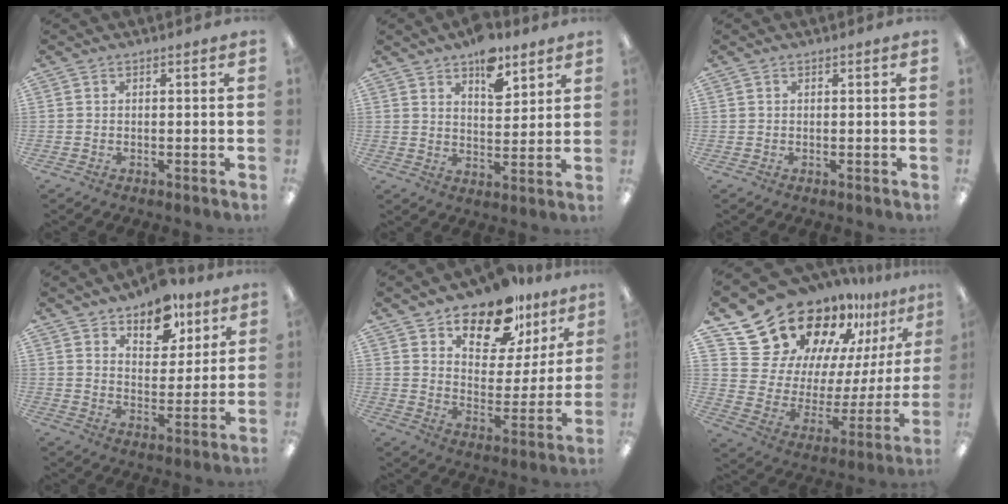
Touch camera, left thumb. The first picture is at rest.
{"total": 8.9, "force": [6.3, 4.5, 4.4], "torque": [-0.042, -0.037, 0.104]}
{"total": 0.0}
{"total": 10.9, "force": [8.2, 5.9, 4.1], "torque": [-0.047, -0.050, 0.144]}
{"total": 16.4, "force": [12.7, 7.8, 6.9], "torque": [-0.106, -0.086, 0.223]}
{"total": 24.4, "force": [20.5, 11.4, 6.8], "torque": [-0.129, -0.153, 0.385]}